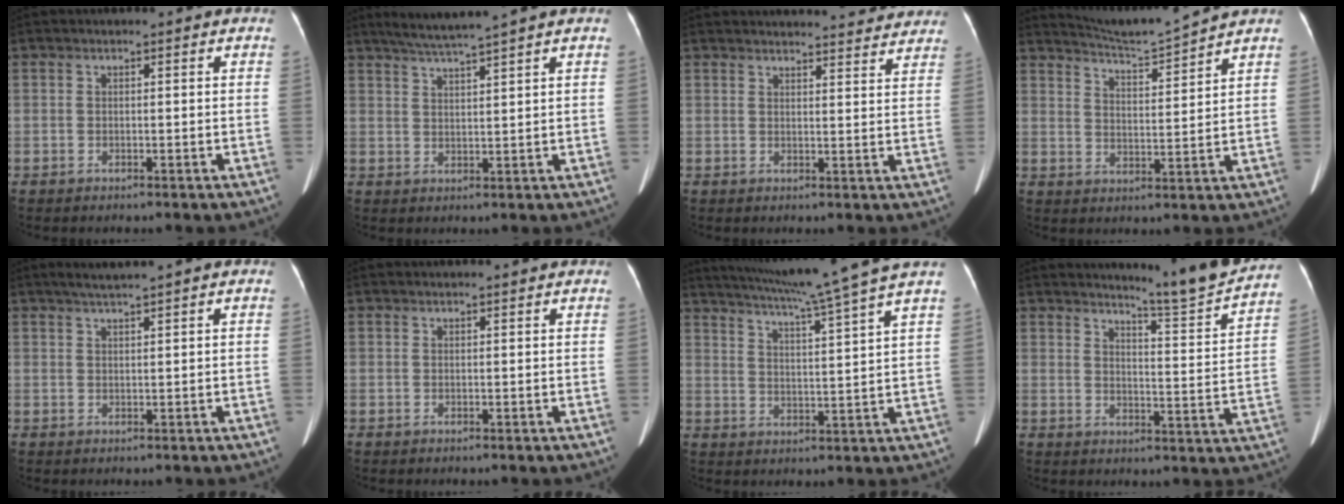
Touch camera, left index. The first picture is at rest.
{"total": 5.7, "force": [4.8, -1.5, 2.7], "torque": [-0.049, 0.008, 0.089]}
{"total": 16.3, "force": [15.6, 2.9, 3.8], "torque": [-0.035, 0.009, 0.179]}
{"total": 7.4, "force": [7.1, -1.9, 0.7], "torque": [-0.031, -0.011, 0.129]}
{"total": 2.6, "force": [2.1, -0.6, 1.4], "torque": [-0.028, 0.006, 0.042]}
{"total": 2.5, "force": [2.4, 0.1, 0.6], "torque": [-0.009, 0.020, 0.030]}
{"total": 15.1, "force": [12.7, -2.9, 7.6], "torque": [-0.133, -0.023, 0.178]}
{"total": 10.9, "force": [10.4, -1.7, 2.7], "torque": [-0.050, -0.051, 0.137]}